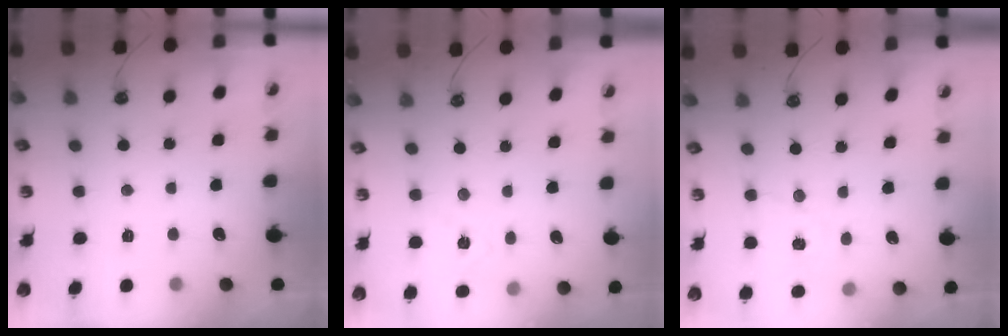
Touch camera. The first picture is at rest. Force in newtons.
{"total": 6.5, "press": 6.4, "slide": 0.7}
{"total": 2.9, "press": 2.8, "slide": 0.3}